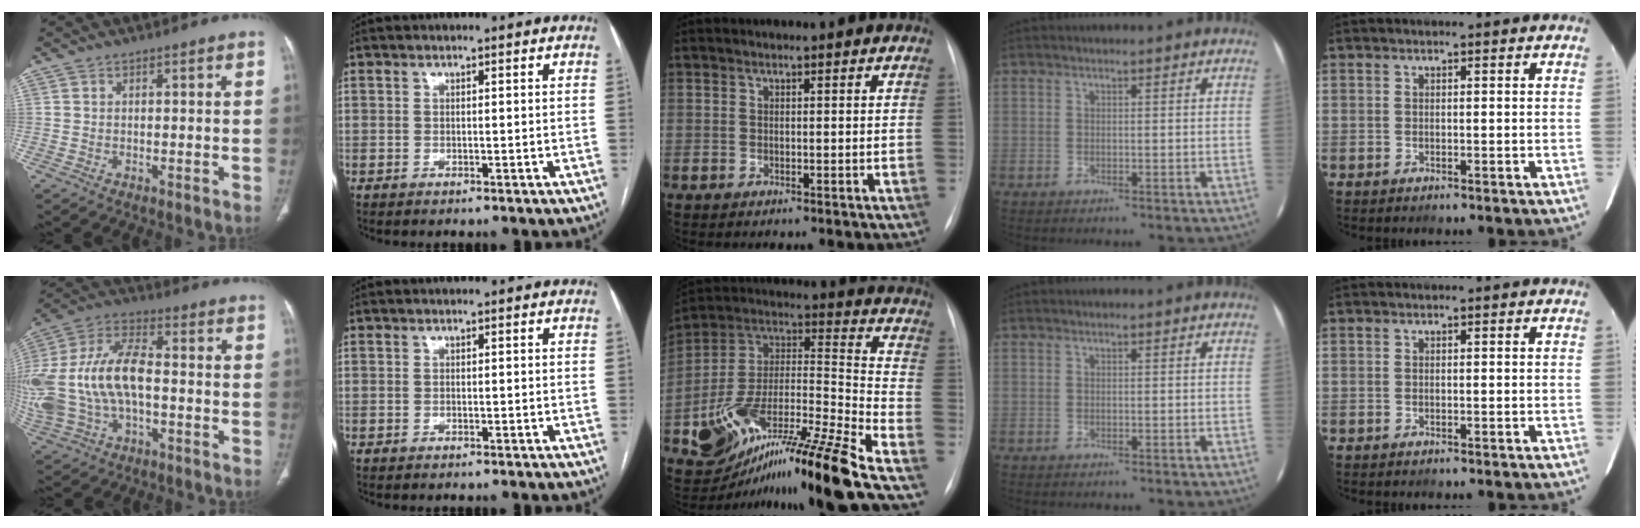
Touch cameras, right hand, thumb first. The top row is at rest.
{"thumb": {"total": 20.6, "force": [-1.7, 11.5, 17.0], "torque": [-0.382, 0.029, -0.025]}, "middle": {"total": 20.3, "force": [-14.1, 0.5, 14.6], "torque": [-0.261, 0.000, -0.238]}}